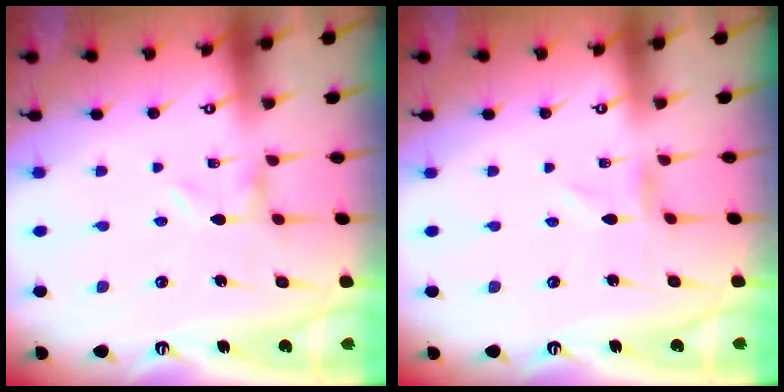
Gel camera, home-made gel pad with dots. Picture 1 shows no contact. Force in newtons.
{"total": 0.0}